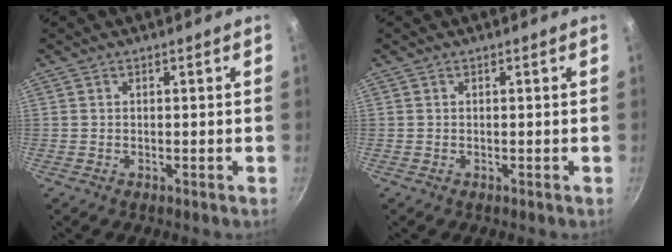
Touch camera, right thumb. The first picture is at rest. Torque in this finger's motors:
{"motor_torque": [-0.01, -0.01, 0.07, -0.07, 0.00]}